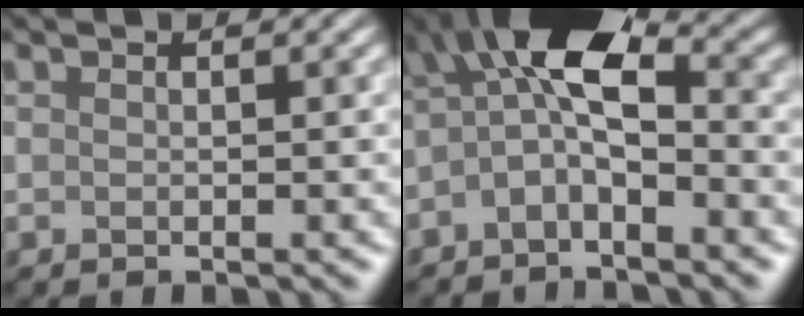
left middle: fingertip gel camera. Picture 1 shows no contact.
{"total": 4.3, "force": [-1.5, 1.2, 3.8], "torque": [-0.102, 0.024, -0.018]}